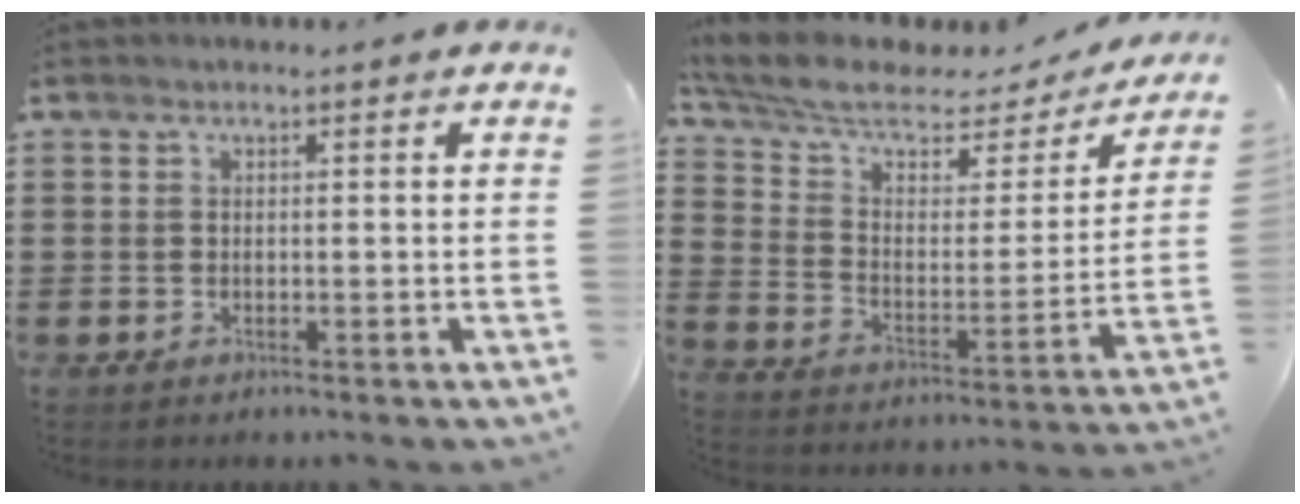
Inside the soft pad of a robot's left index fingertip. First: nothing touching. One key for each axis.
{"total": 7.4, "fx": 5.6, "fy": 2.8, "fz": 4.0, "tx": -0.105, "ty": -0.034, "tz": 0.095}